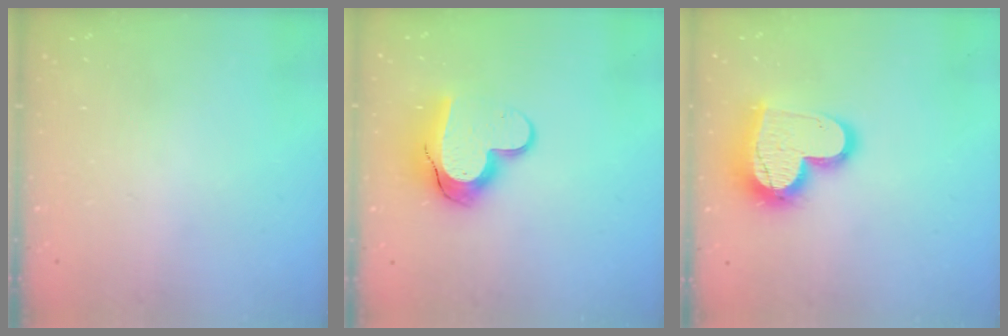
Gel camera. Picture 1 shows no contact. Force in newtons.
{"total": 12.4, "press": 12.3, "slide": 1.1}
{"total": 17.9, "press": 17.9, "slide": 1.5}